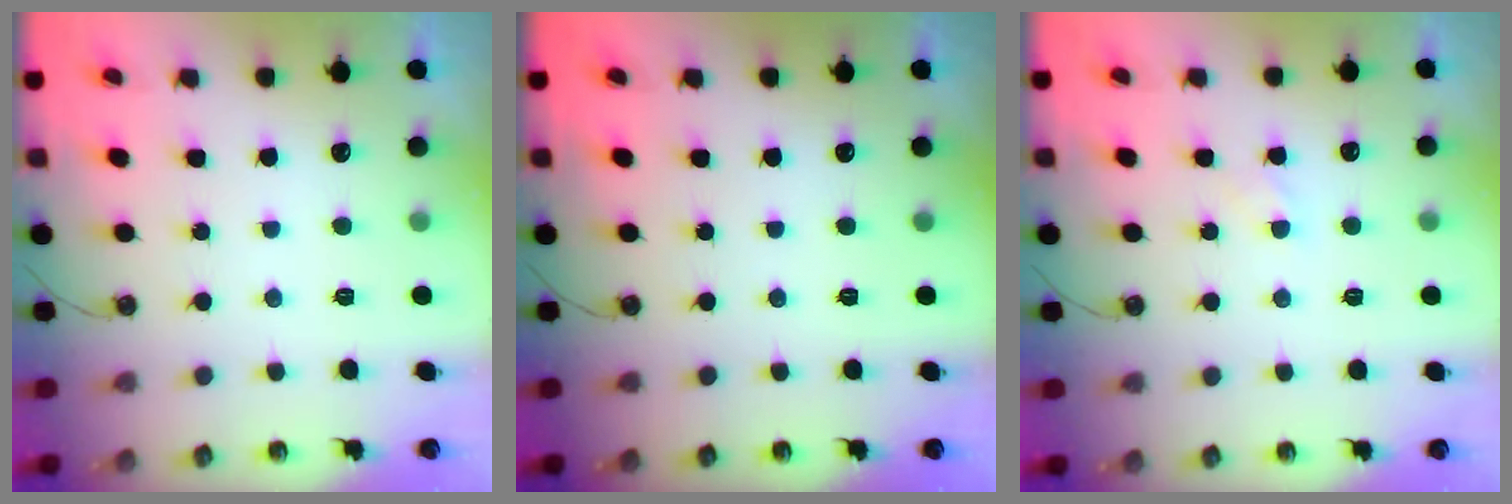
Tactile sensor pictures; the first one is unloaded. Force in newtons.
{"total": 0.0}
{"total": 2.9, "press": 2.8, "slide": 0.4}